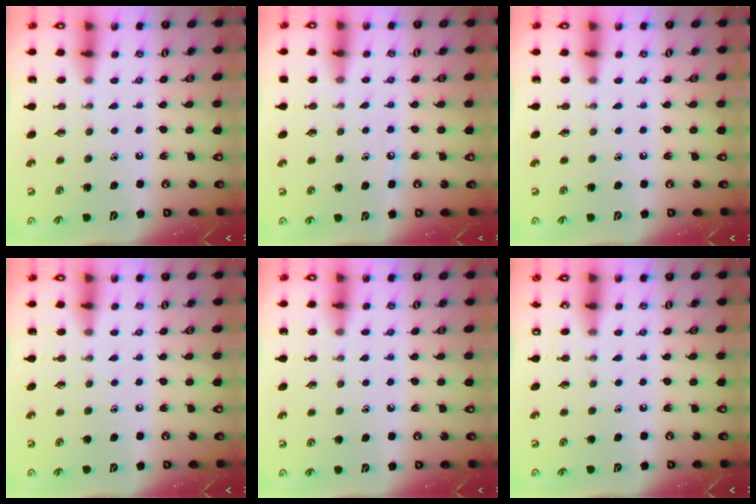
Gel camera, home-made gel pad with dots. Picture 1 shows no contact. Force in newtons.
{"total": 4.0, "press": 4.0, "slide": 0.6}
{"total": 0.0}
{"total": 0.0}
{"total": 3.0, "press": 3.0, "slide": 0.4}
{"total": 0.0}